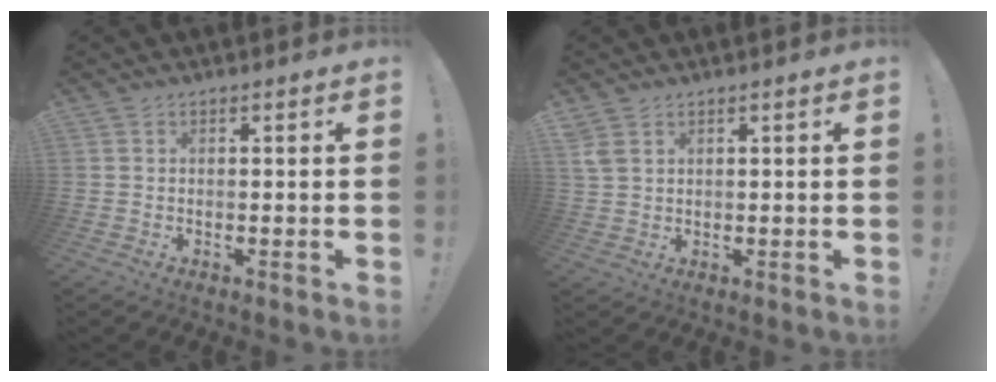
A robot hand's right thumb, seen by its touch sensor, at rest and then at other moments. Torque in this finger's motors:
{"motor_torque": [-0.07, -0.09, -0.12, 0.18, 0.01]}